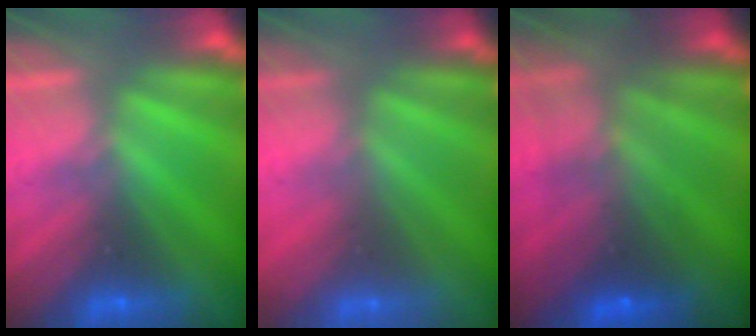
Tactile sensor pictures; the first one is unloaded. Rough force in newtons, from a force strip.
{"total": 2.6}
{"total": 7.0}